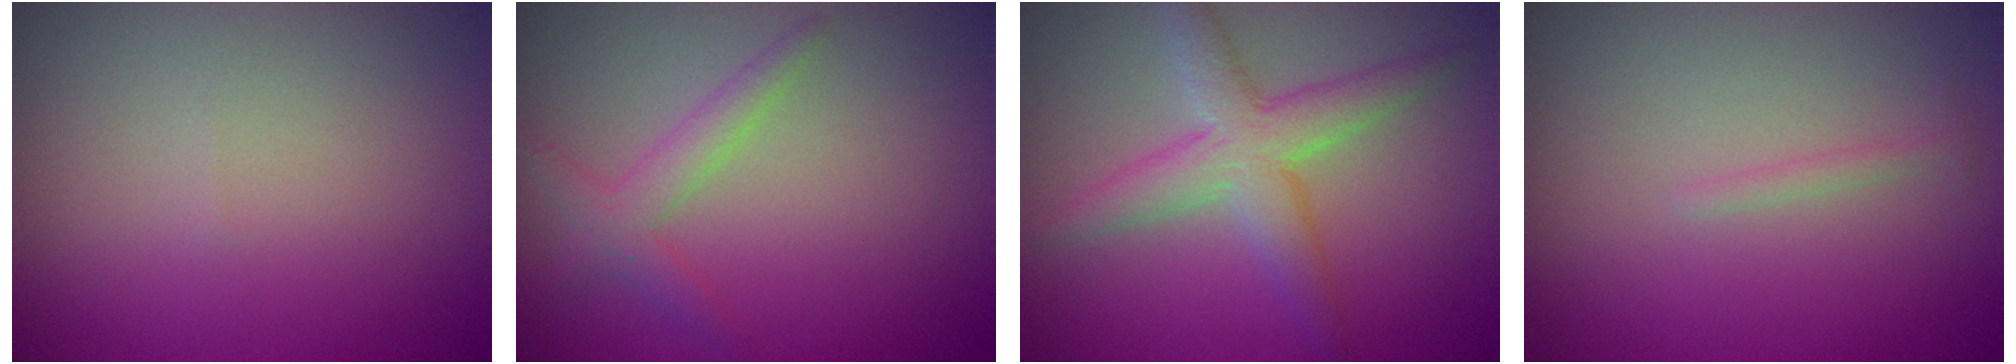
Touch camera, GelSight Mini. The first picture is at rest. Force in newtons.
{"total": 2.2, "press": 2.2, "slide": 0.0}
{"total": 4.4, "press": 4.4, "slide": 0.2}
{"total": 0.6, "press": 0.6, "slide": 0.1}